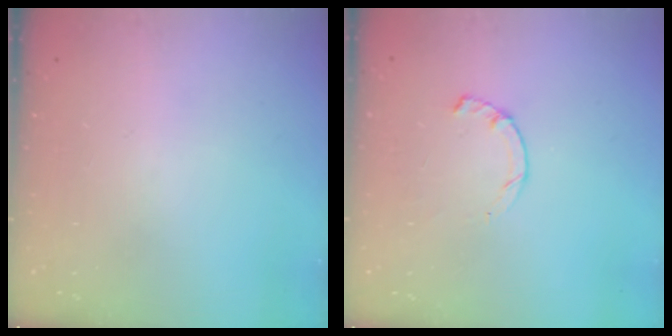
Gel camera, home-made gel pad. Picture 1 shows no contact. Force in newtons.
{"total": 2.3, "press": 2.3, "slide": 0.4}